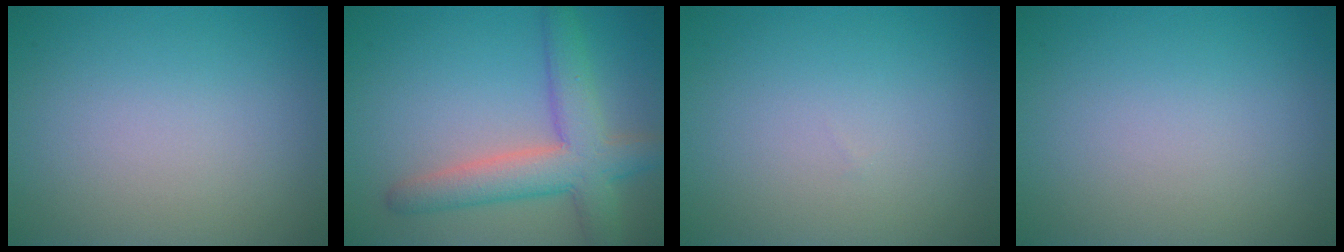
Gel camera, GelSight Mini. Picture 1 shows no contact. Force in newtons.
{"total": 6.0, "press": 6.0, "slide": 0.4}
{"total": 0.0}
{"total": 0.0}